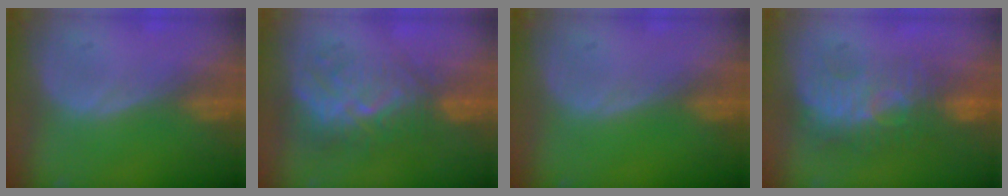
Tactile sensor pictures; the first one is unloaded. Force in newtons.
{"total": 9.3, "press": 8.3, "slide": 4.1}
{"total": 0.0}
{"total": 9.1, "press": 8.7, "slide": 2.6}